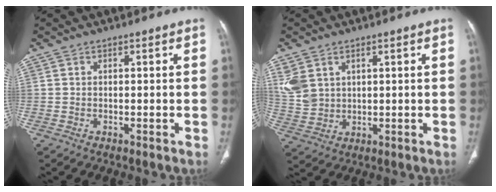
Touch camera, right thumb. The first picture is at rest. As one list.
[{"total": 6.9, "force": [3.0, 4.9, 3.8], "torque": [-0.079, -0.007, 0.076]}]